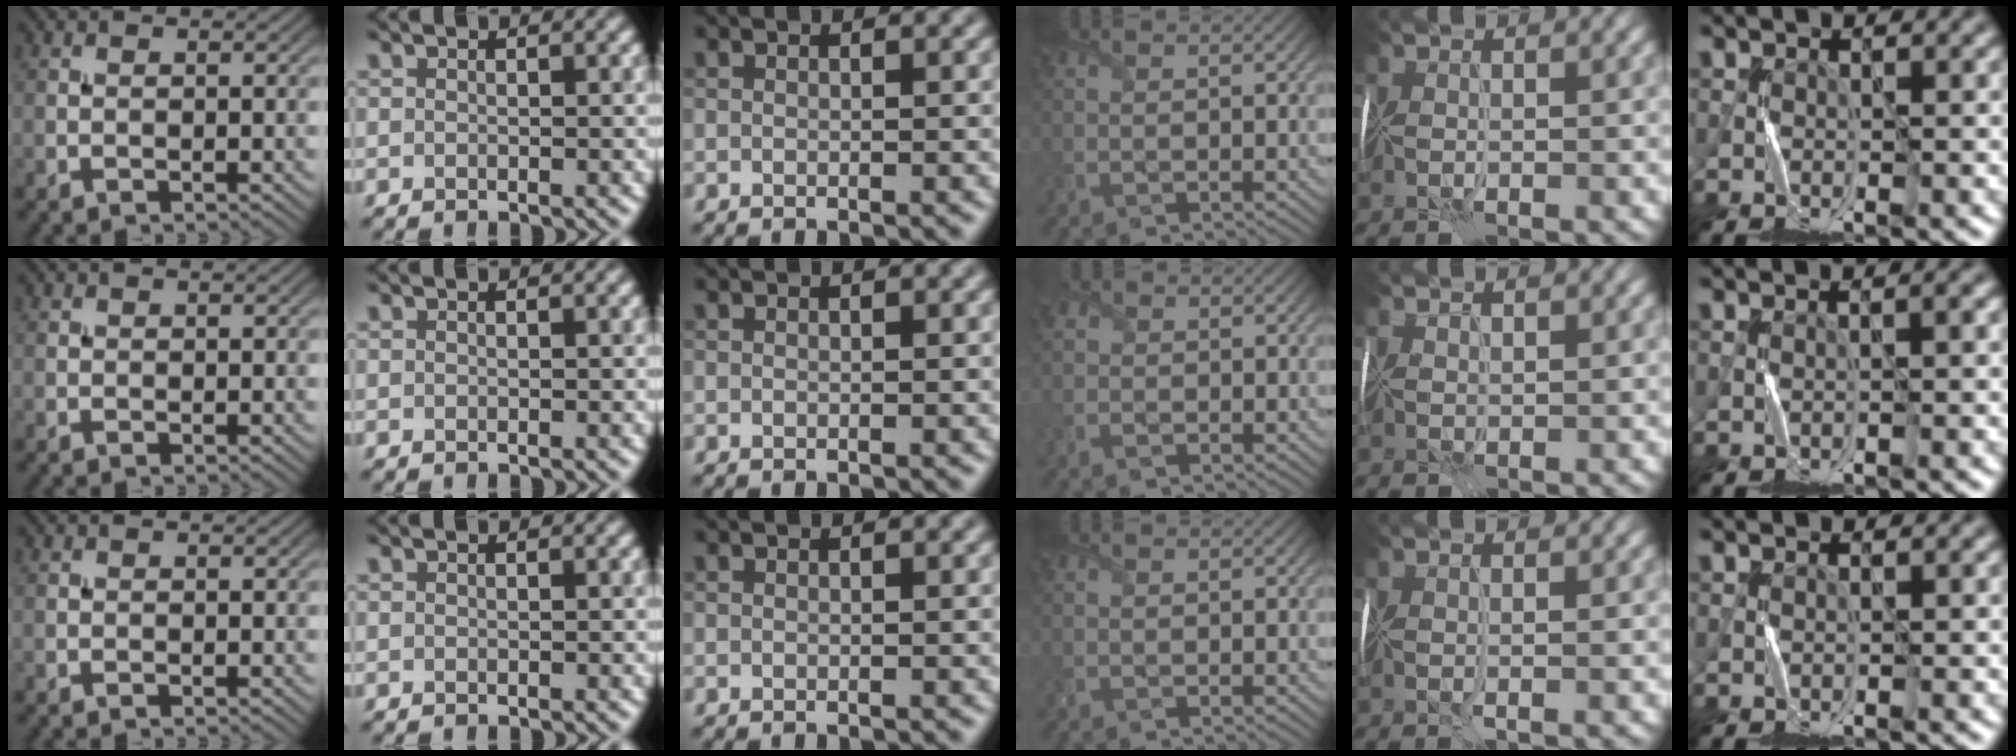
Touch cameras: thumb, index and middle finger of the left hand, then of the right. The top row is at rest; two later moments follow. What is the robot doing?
{"motion": "fold", "object": "handkerchief"}